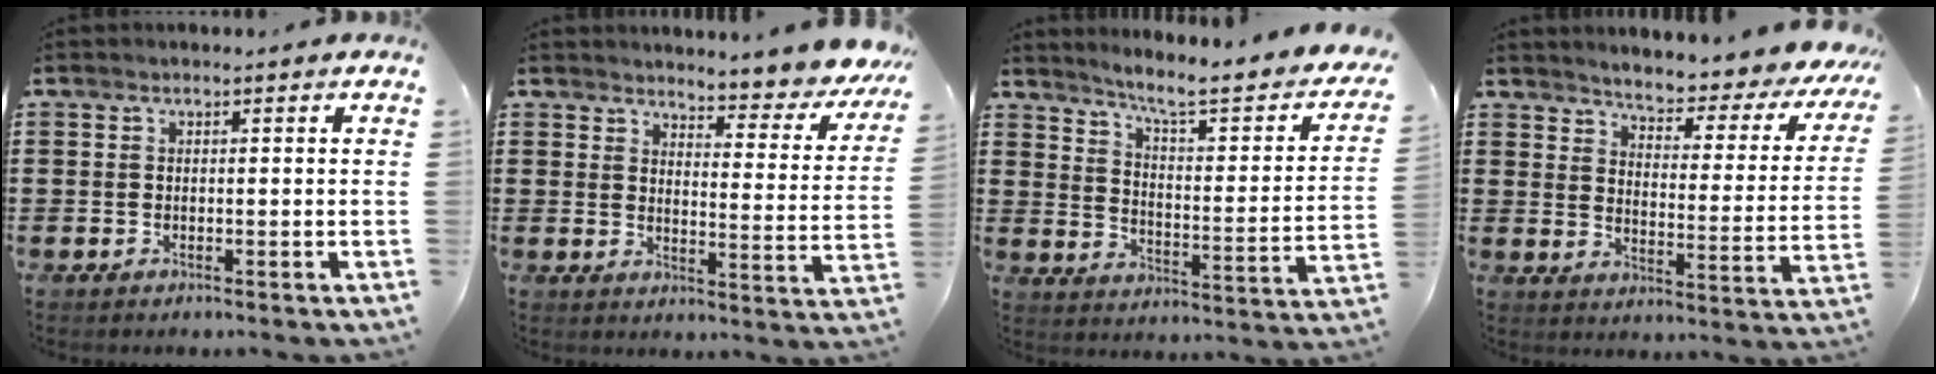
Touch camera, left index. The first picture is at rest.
{"total": 4.9, "force": [4.8, 0.0, 1.3], "torque": [-0.035, -0.042, 0.078]}
{"total": 6.2, "force": [4.9, 0.1, 3.9], "torque": [-0.090, -0.039, 0.071]}
{"total": 4.0, "force": [3.7, -0.2, 1.5], "torque": [-0.043, -0.039, 0.051]}